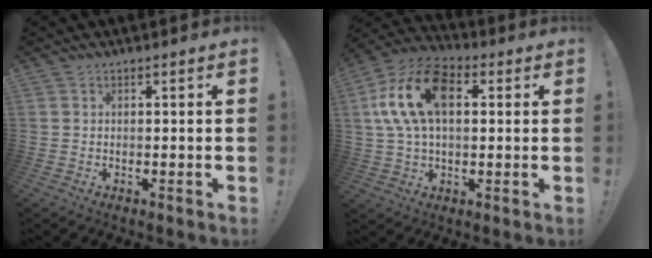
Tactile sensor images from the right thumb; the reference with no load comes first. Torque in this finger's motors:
{"motor_torque": [2.30, 2.32, 0.17, 0.15, 0.12]}